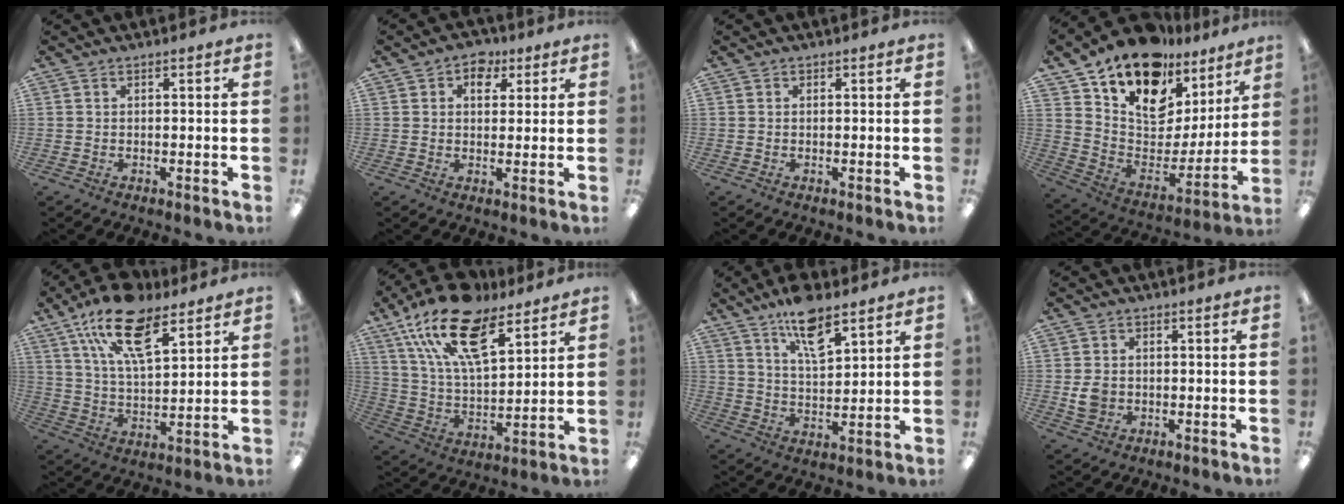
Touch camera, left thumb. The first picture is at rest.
{"total": 4.9, "force": [2.3, 3.8, 2.2], "torque": [-0.013, -0.006, 0.035]}
{"total": 0.0}
{"total": 18.8, "force": [14.0, 10.0, 7.5], "torque": [-0.143, -0.098, 0.253]}
{"total": 17.3, "force": [10.4, 7.6, 11.5], "torque": [-0.204, -0.034, 0.185]}
{"total": 20.6, "force": [12.9, 8.9, 13.3], "torque": [-0.243, -0.064, 0.228]}
{"total": 10.9, "force": [7.7, 4.2, 6.4], "torque": [-0.105, -0.034, 0.134]}
{"total": 4.2, "force": [-0.3, 3.7, 2.0], "torque": [-0.020, 0.001, -0.005]}